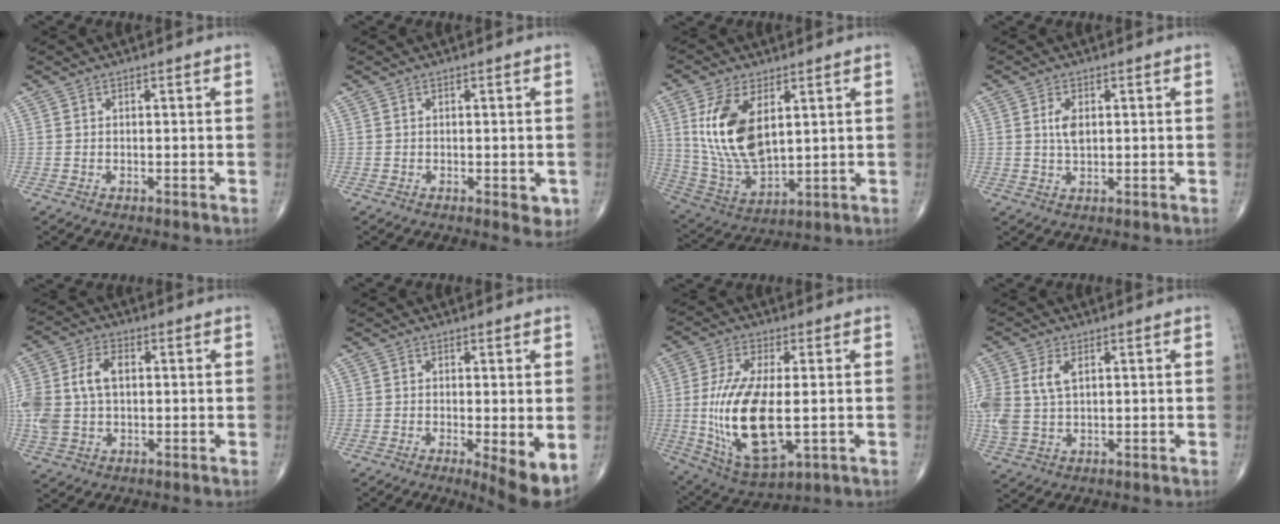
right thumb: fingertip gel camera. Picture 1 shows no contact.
{"total": 2.8, "force": [-0.7, 1.2, 2.4], "torque": [-0.013, -0.004, -0.007]}
{"total": 15.4, "force": [4.3, 8.0, 12.4], "torque": [-0.238, -0.022, 0.096]}
{"total": 3.4, "force": [0.7, 1.8, 2.7], "torque": [-0.047, -0.004, 0.013]}
{"total": 11.2, "force": [0.9, 7.3, 8.5], "torque": [-0.193, 0.020, 0.019]}
{"total": 6.0, "force": [-1.3, 1.3, 5.7], "torque": [-0.084, -0.019, -0.021]}
{"total": 17.7, "force": [-1.5, 7.5, 15.9], "torque": [-0.317, -0.018, -0.010]}
{"total": 8.3, "force": [1.9, 5.0, 6.4], "torque": [-0.158, 0.008, 0.045]}